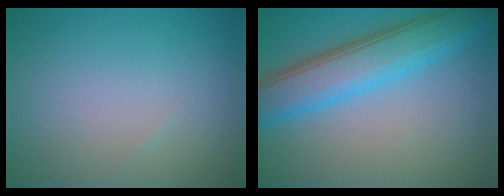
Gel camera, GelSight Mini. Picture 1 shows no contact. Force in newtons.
{"total": 6.7, "press": 6.7, "slide": 0.4}